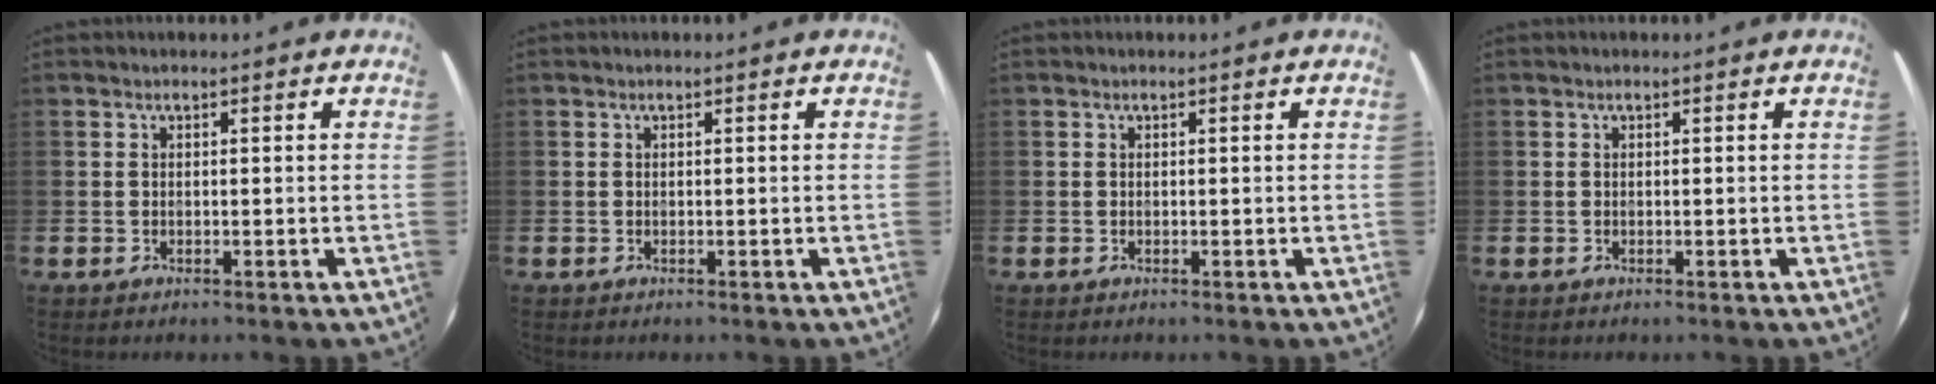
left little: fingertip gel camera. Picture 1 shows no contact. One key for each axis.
{"total": 0.0}
{"total": 0.0}
{"total": 0.0}